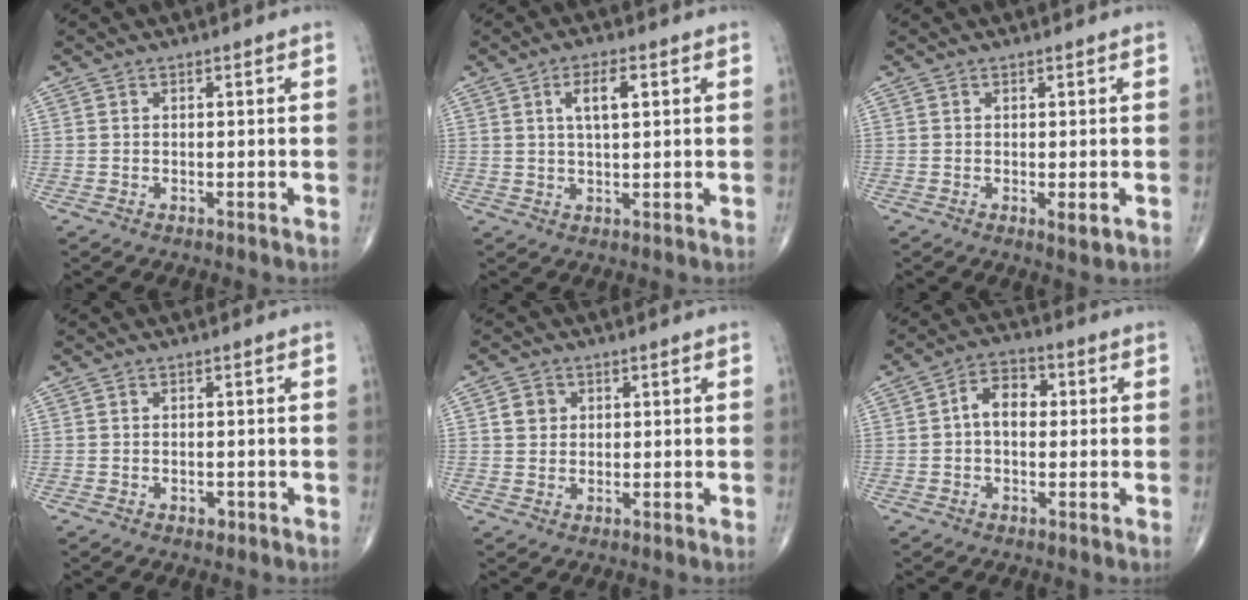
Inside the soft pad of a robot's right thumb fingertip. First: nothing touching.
{"total": 5.3, "force": [1.7, 2.0, 4.6], "torque": [-0.078, -0.001, 0.031]}
{"total": 1.9, "force": [-0.3, 0.5, 1.8], "torque": [-0.026, -0.007, -0.003]}
{"total": 1.2, "force": [-0.6, 0.8, 0.7], "torque": [-0.006, 0.001, -0.008]}
{"total": 3.1, "force": [0.8, 2.8, 1.2], "torque": [-0.006, -0.001, 0.013]}
{"total": 6.5, "force": [0.4, 4.4, 4.8], "torque": [-0.064, 0.021, -0.004]}